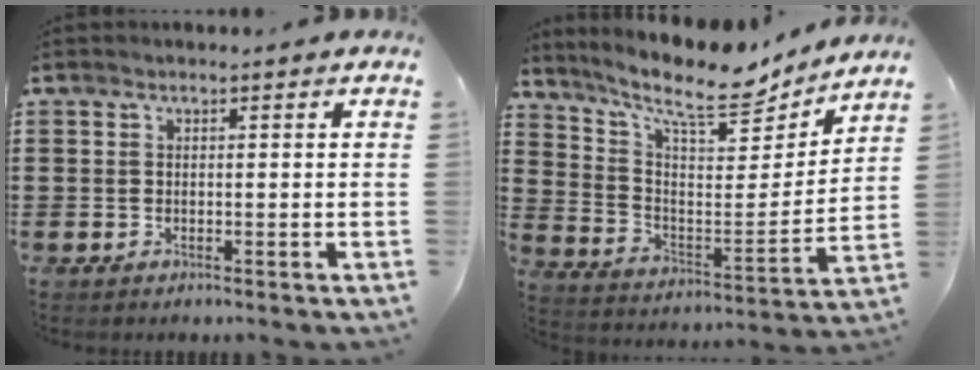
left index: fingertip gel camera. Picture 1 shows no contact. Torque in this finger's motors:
{"motor_torque": [2.14, 0.00, 0.40, 0.21]}